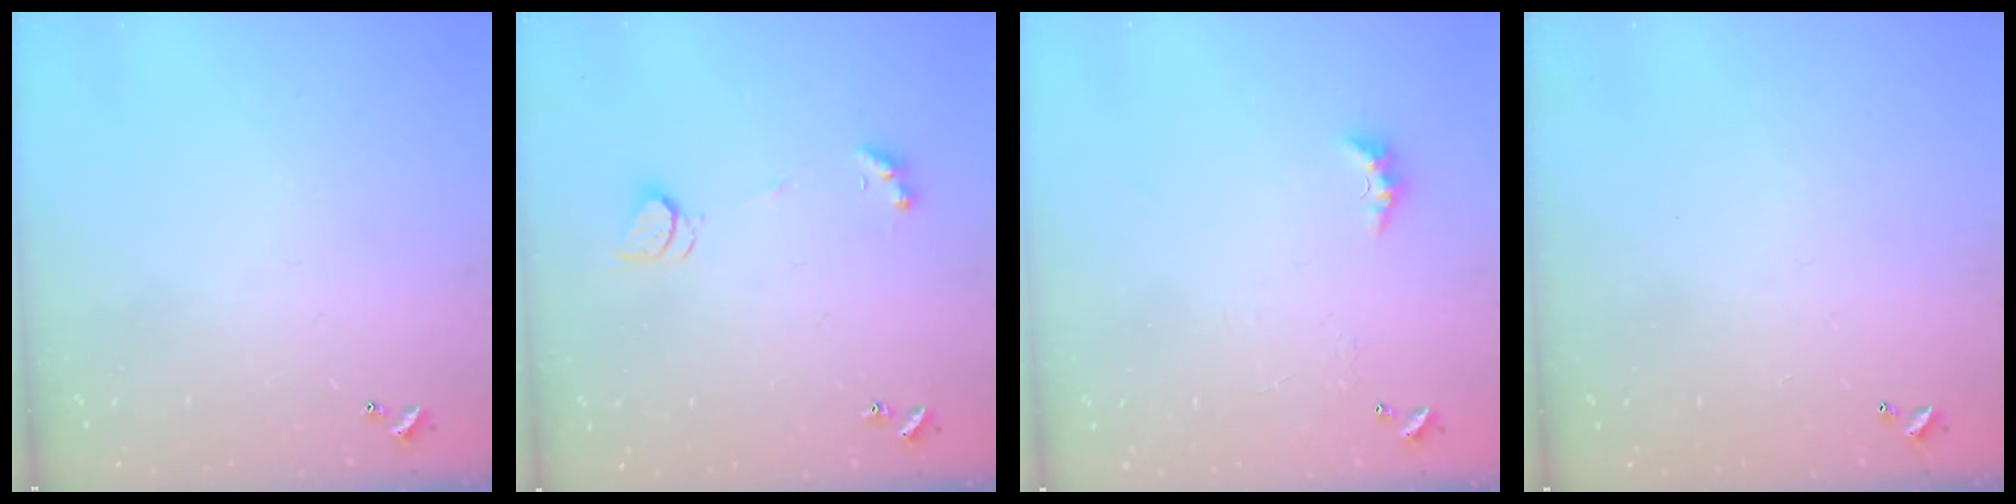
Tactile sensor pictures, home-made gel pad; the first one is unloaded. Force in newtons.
{"total": 2.2, "press": 2.2, "slide": 0.4}
{"total": 3.0, "press": 2.9, "slide": 0.7}
{"total": 2.9, "press": 2.9, "slide": 0.1}